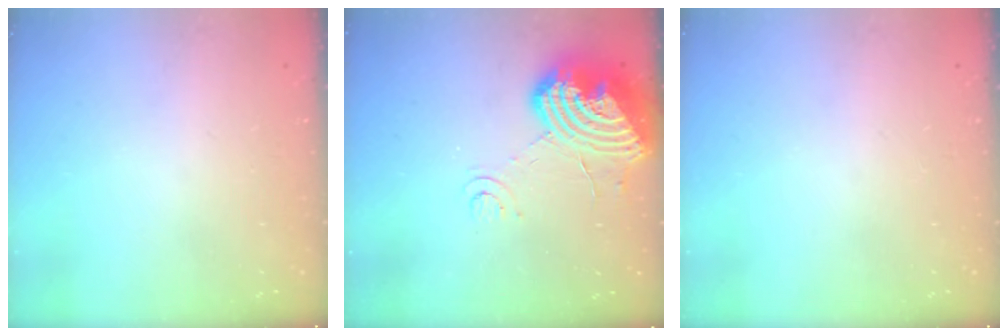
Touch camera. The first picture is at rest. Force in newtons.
{"total": 18.8, "press": 18.6, "slide": 2.6}
{"total": 0.0}